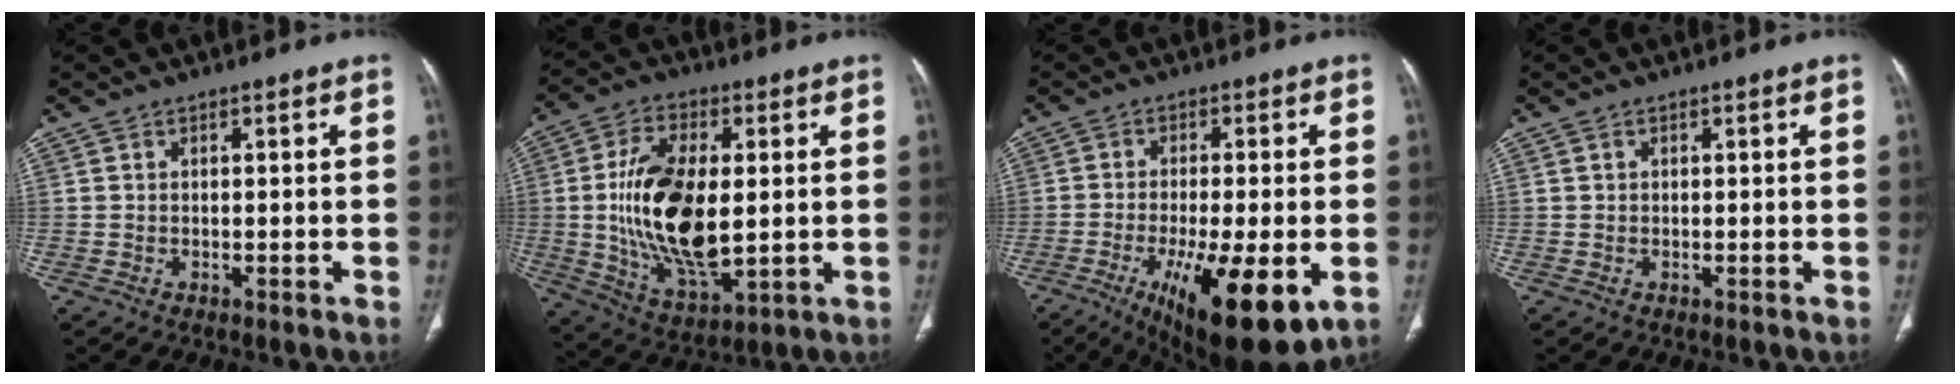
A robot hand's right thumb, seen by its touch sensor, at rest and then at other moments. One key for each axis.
{"total": 18.0, "fx": 0.1, "fy": 8.4, "fz": 15.9, "tx": -0.300, "ty": -0.017, "tz": 0.010}
{"total": 18.1, "fx": -6.5, "fy": 5.3, "fz": 16.1, "tx": -0.234, "ty": -0.021, "tz": -0.086}
{"total": 0.0}